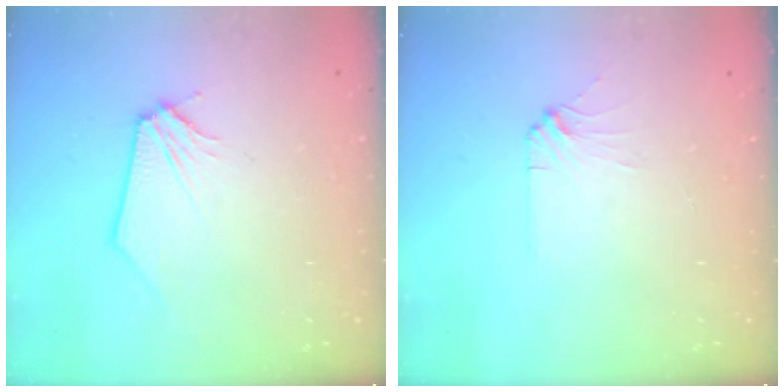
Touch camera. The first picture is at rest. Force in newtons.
{"total": 2.8, "press": 2.7, "slide": 0.4}